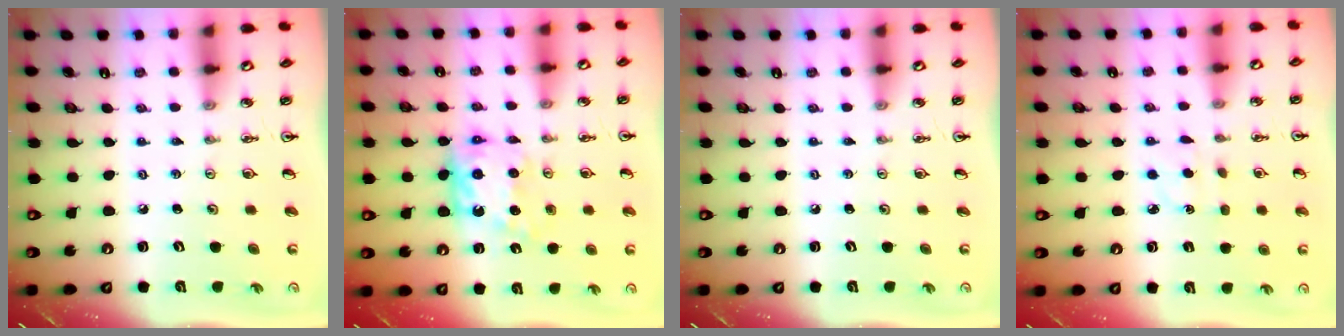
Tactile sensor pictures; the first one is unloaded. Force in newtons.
{"total": 10.3, "press": 10.3, "slide": 0.4}
{"total": 0.0}
{"total": 3.2, "press": 3.2, "slide": 0.4}